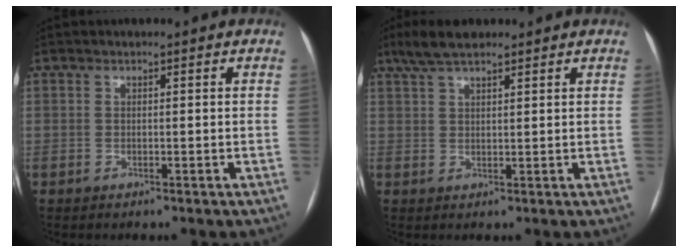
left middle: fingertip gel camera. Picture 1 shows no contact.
{"total": 5.6, "force": [4.2, 1.5, 3.3], "torque": [-0.071, 0.020, 0.079]}